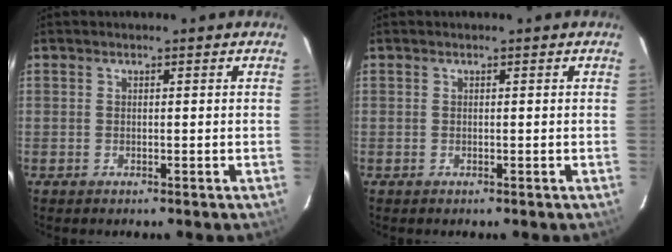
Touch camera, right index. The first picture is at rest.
{"total": 0.0}